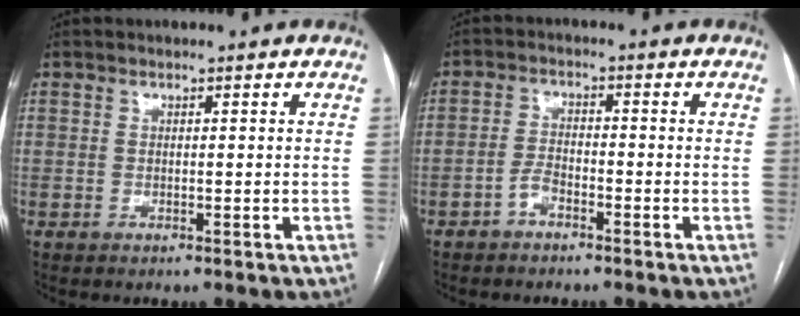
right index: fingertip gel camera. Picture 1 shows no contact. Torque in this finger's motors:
{"motor_torque": [0.01, -0.16, 0.00, 0.00]}